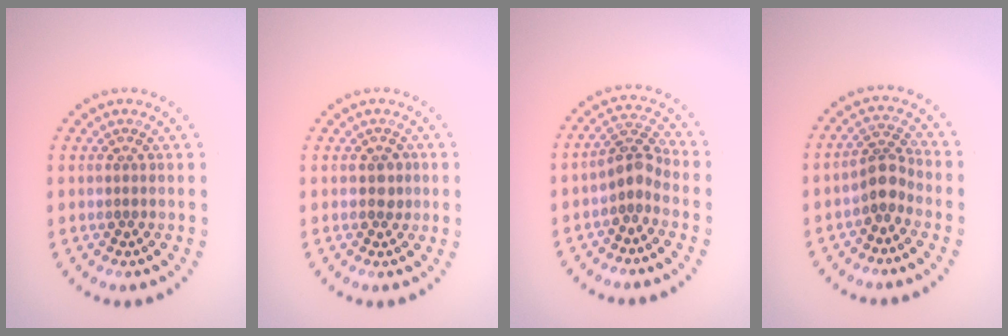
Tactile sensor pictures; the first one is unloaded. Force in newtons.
{"total": 1.3, "press": 1.3, "slide": 0.2}
{"total": 2.5, "press": 2.2, "slide": 1.2}
{"total": 2.7, "press": 2.1, "slide": 1.7}